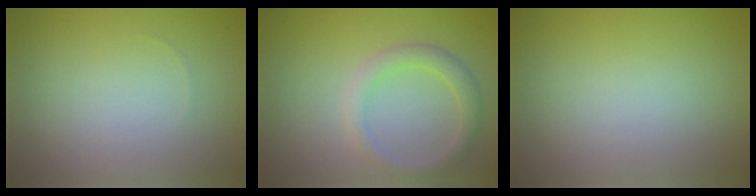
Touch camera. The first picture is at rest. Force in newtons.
{"total": 2.4, "press": 2.4, "slide": 0.2}
{"total": 0.0}